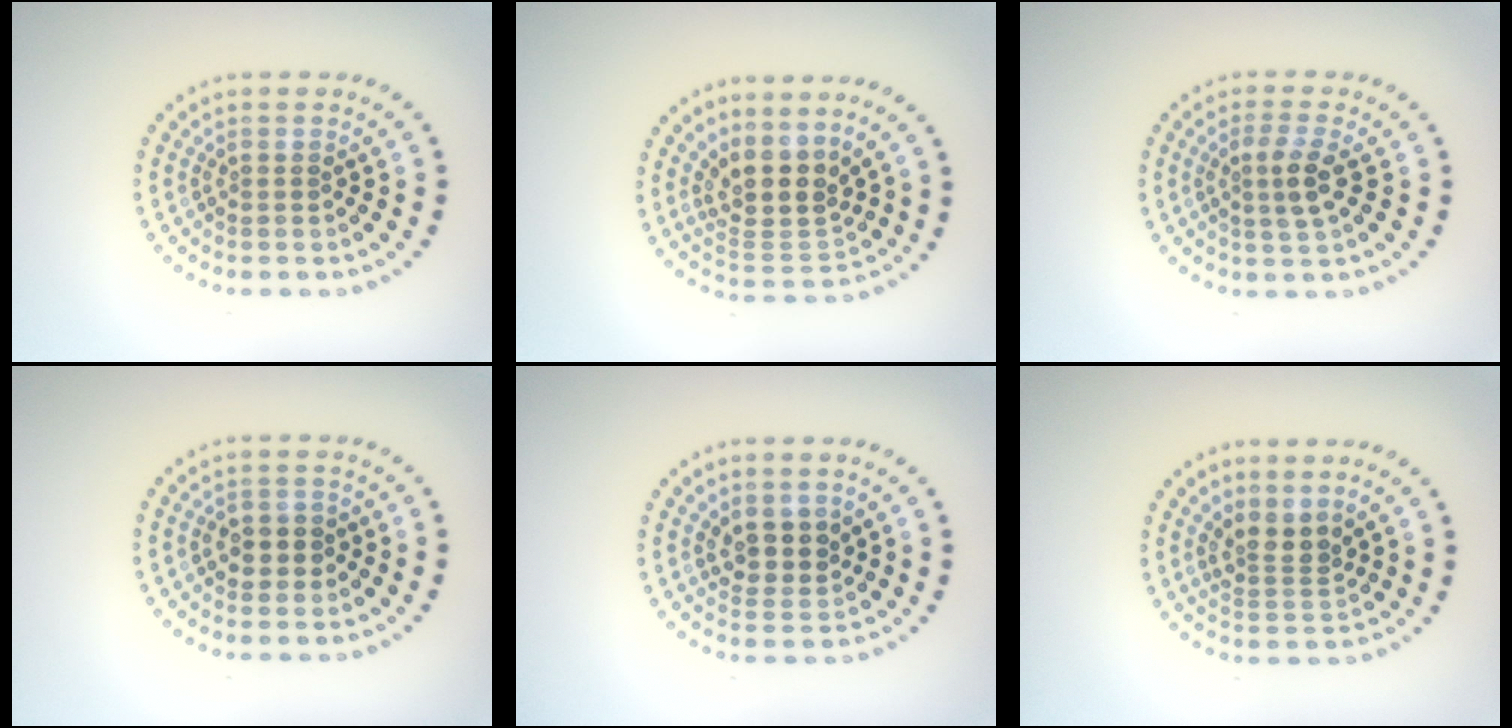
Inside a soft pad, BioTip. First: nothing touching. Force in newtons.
{"total": 4.1, "press": 3.2, "slide": 2.5}
{"total": 2.5, "press": 2.3, "slide": 1.0}
{"total": 2.3, "press": 2.1, "slide": 0.8}
{"total": 2.6, "press": 2.3, "slide": 1.2}
{"total": 2.6, "press": 1.8, "slide": 1.8}